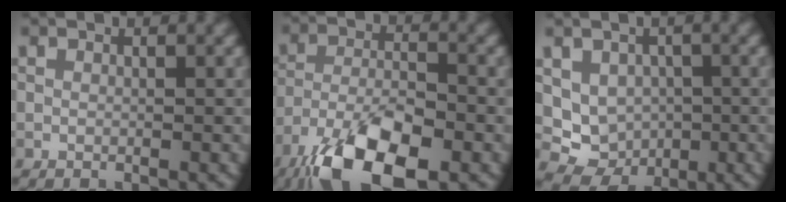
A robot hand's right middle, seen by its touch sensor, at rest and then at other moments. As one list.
[{"total": 10.1, "force": [-6.2, 3.8, 7.0], "torque": [-0.132, -0.011, -0.120]}, {"total": 4.4, "force": [-0.1, 3.9, 2.0], "torque": [-0.030, -0.016, 0.007]}]